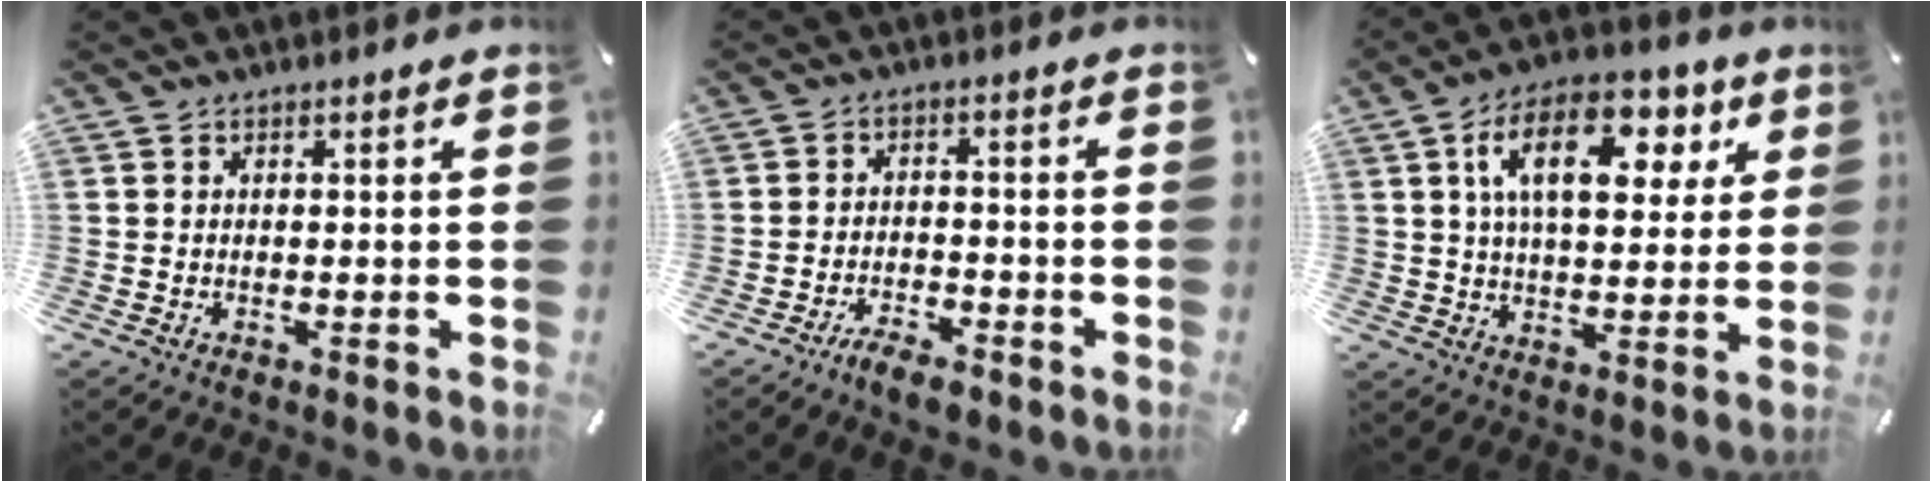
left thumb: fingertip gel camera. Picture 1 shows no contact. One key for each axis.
{"total": 4.7, "fx": -4.1, "fy": 1.4, "fz": 1.9, "tx": -0.032, "ty": 0.019, "tz": -0.074}
{"total": 16.4, "fx": 6.6, "fy": 9.3, "fz": 11.8, "tx": -0.182, "ty": -0.007, "tz": 0.109}